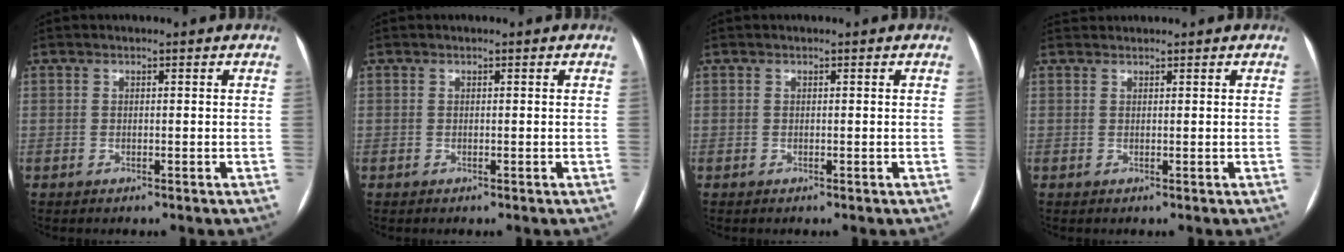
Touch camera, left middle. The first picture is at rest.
{"total": 0.0}
{"total": 0.0}
{"total": 1.1, "force": [1.1, 0.1, -0.2], "torque": [-0.004, 0.018, 0.025]}